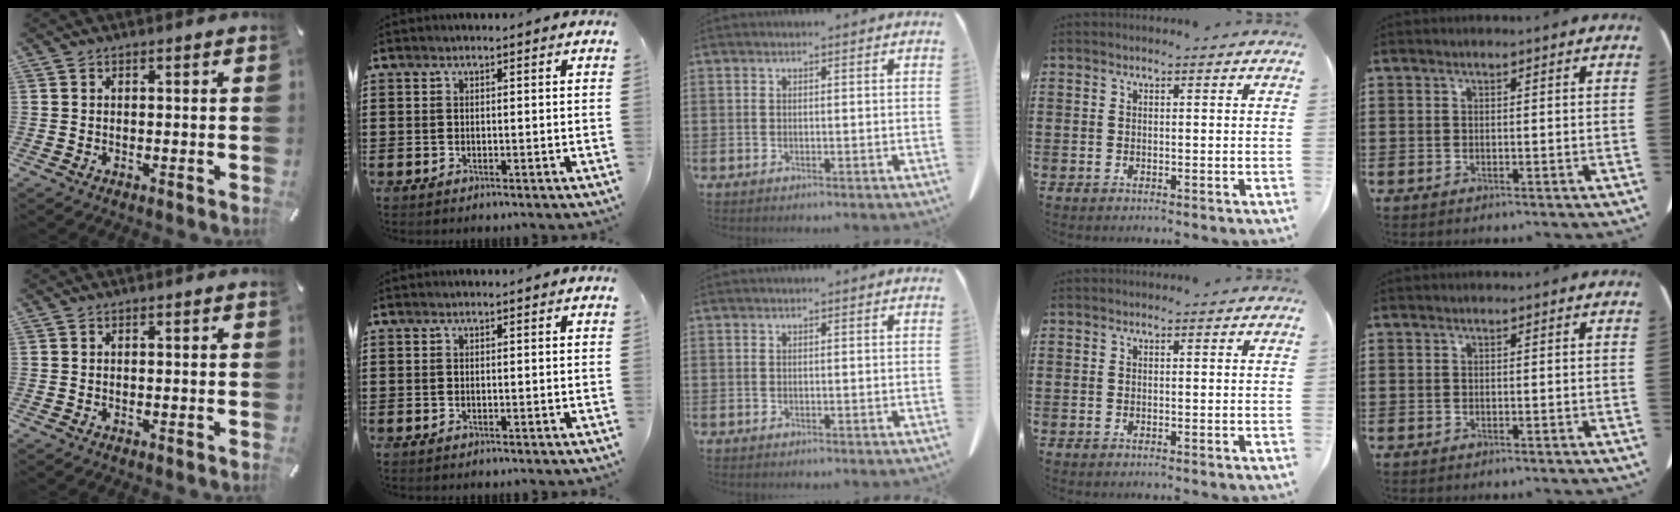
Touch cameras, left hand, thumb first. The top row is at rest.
{}